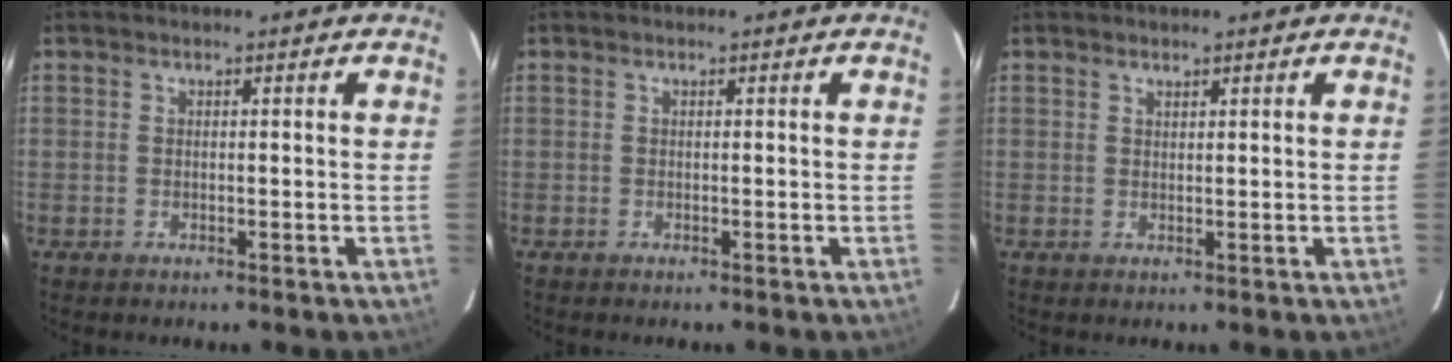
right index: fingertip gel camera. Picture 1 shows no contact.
{"total": 0.0}
{"total": 0.8, "force": [0.8, 0.2, 0.1], "torque": [-0.002, 0.000, 0.015]}